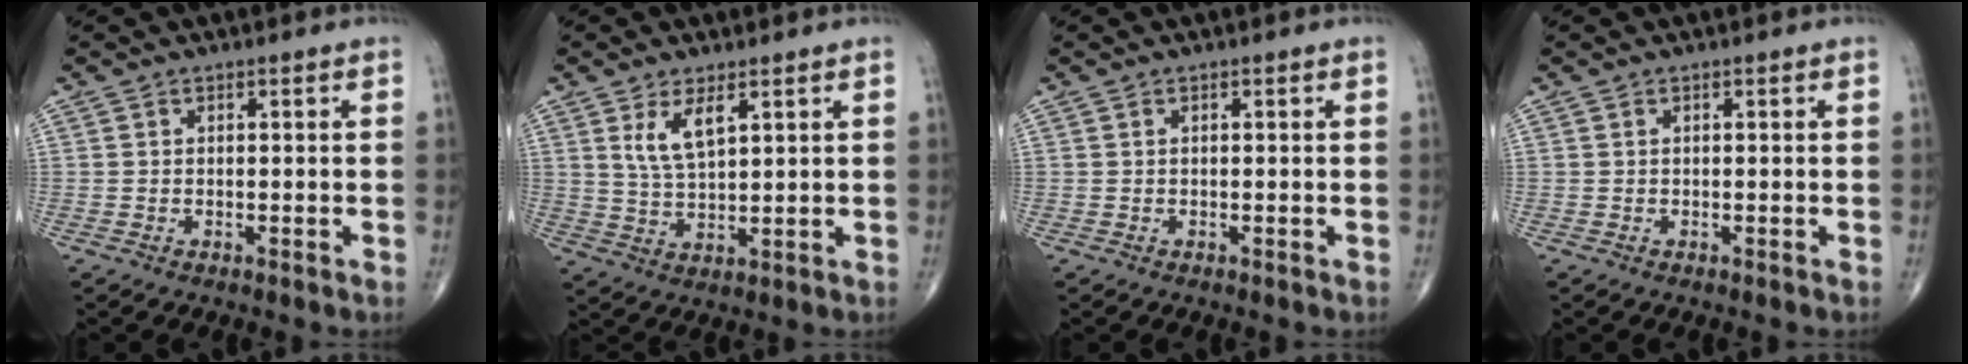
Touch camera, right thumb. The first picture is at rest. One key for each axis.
{"total": 6.0, "fx": 2.9, "fy": 2.3, "fz": 4.7, "tx": -0.088, "ty": -0.017, "tz": 0.063}
{"total": 0.0}
{"total": 0.0}